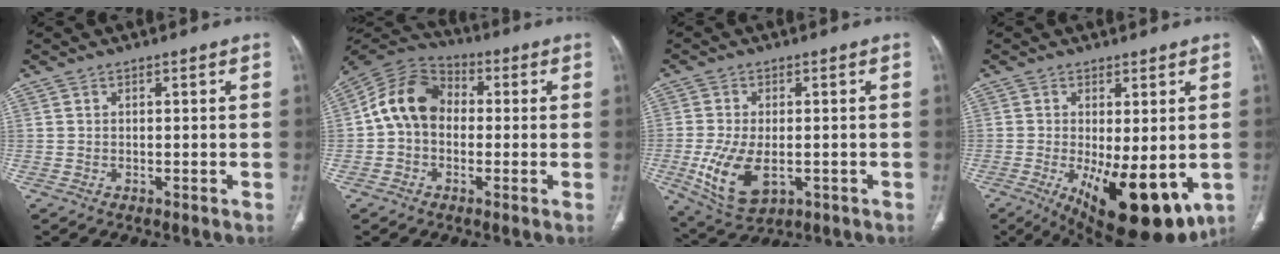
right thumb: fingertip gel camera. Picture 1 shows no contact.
{"total": 11.4, "force": [0.0, 8.9, 7.2], "torque": [-0.119, 0.035, -0.017]}
{"total": 10.8, "force": [-2.5, 6.0, 8.7], "torque": [-0.172, -0.008, -0.030]}
{"total": 15.9, "force": [-4.4, 6.2, 14.0], "torque": [-0.188, -0.026, -0.044]}